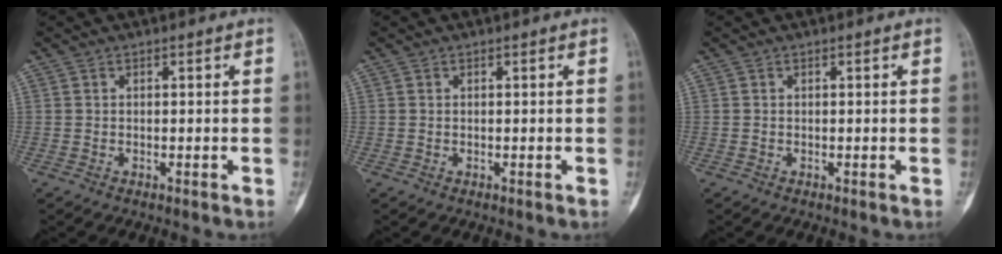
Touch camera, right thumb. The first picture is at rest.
{"total": 0.0}
{"total": 0.0}